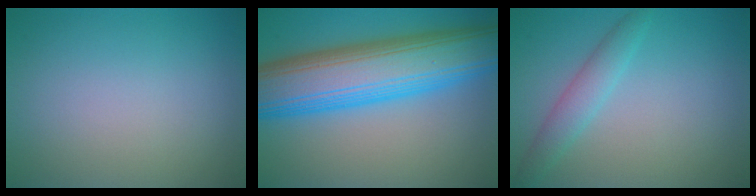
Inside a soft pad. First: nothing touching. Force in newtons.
{"total": 12.5, "press": 12.5, "slide": 0.0}
{"total": 2.4, "press": 2.4, "slide": 0.0}